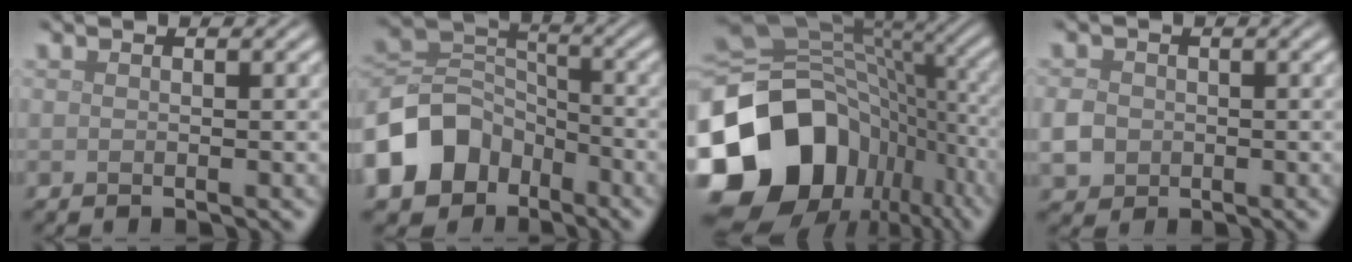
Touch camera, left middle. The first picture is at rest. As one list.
[{"total": 8.7, "force": [-4.8, 6.3, 3.6], "torque": [-0.068, 0.002, -0.106]}, {"total": 18.8, "force": [-6.8, 14.2, 10.2], "torque": [-0.250, -0.030, -0.110]}, {"total": 2.4, "force": [-0.4, 2.2, 1.0], "torque": [-0.022, -0.002, -0.009]}]